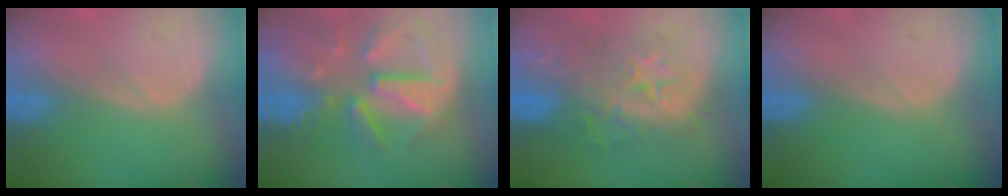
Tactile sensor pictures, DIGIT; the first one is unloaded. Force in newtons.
{"total": 11.3, "press": 9.9, "slide": 5.4}
{"total": 9.3, "press": 9.3, "slide": 0.4}
{"total": 0.0}